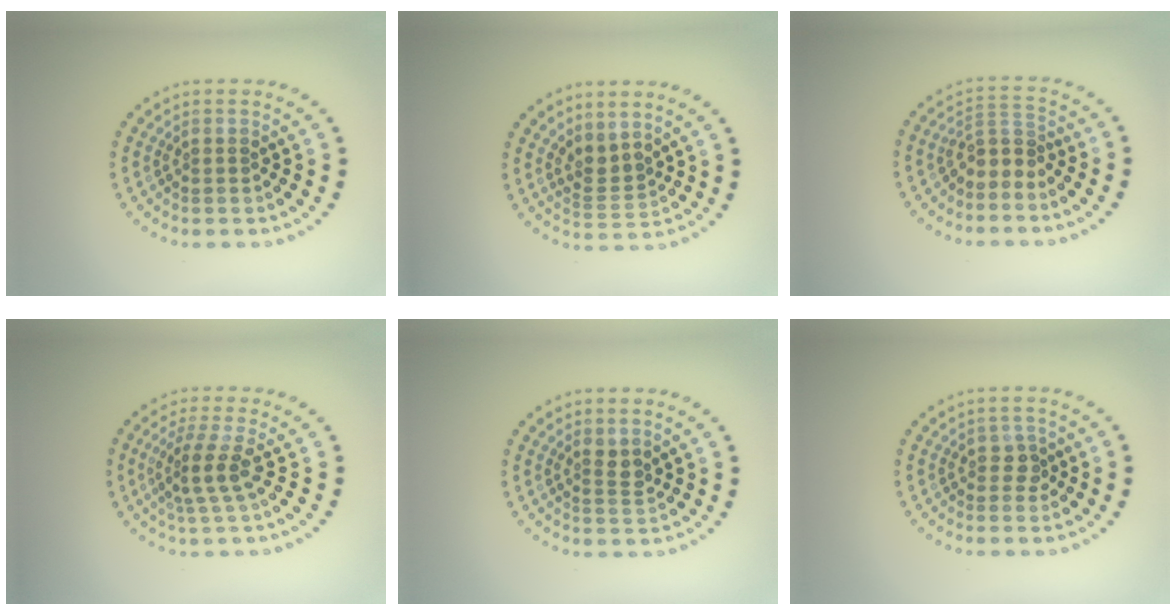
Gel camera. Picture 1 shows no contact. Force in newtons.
{"total": 2.3, "press": 1.5, "slide": 1.7}
{"total": 2.3, "press": 1.7, "slide": 1.5}
{"total": 2.7, "press": 1.9, "slide": 1.9}
{"total": 1.3, "press": 1.0, "slide": 0.8}
{"total": 1.2, "press": 1.0, "slide": 0.7}